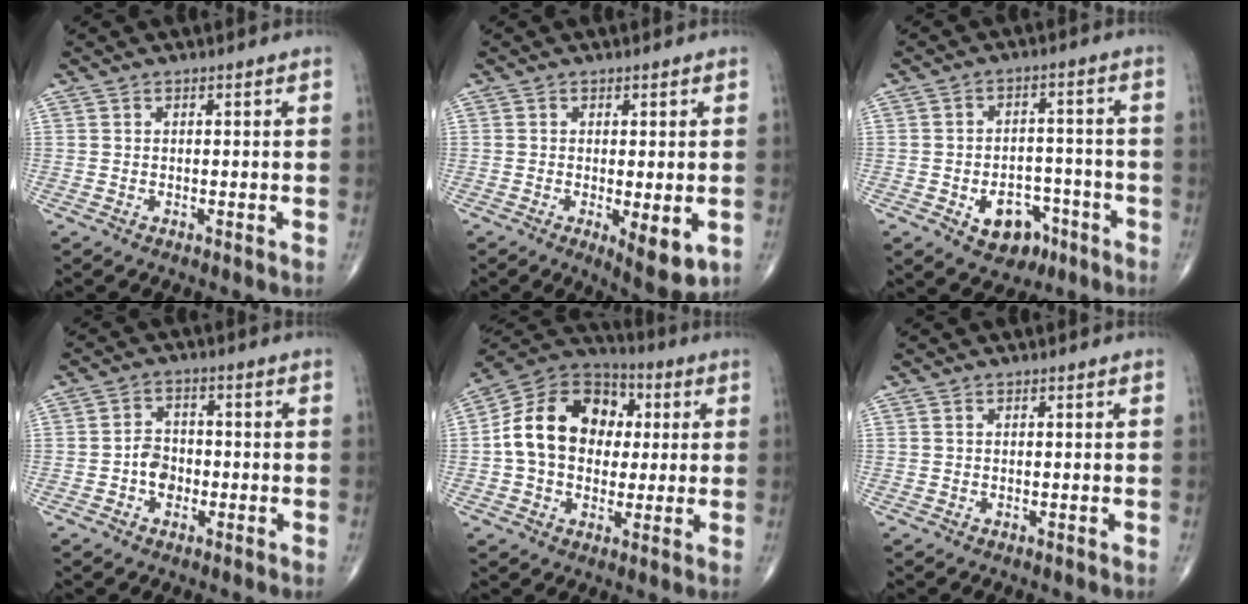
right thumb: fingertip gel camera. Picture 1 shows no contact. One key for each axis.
{"total": 6.6, "fx": -1.6, "fy": 2.2, "fz": 6.0, "tx": -0.084, "ty": -0.020, "tz": -0.019}
{"total": 8.7, "fx": -4.2, "fy": 6.1, "fz": 4.6, "tx": -0.034, "ty": 0.037, "tz": -0.054}
{"total": 4.5, "fx": -1.3, "fy": 3.6, "fz": 2.5, "tx": -0.020, "ty": 0.016, "tz": -0.031}
{"total": 17.1, "fx": 1.5, "fy": 13.1, "fz": 11.0, "tx": -0.160, "ty": 0.028, "tz": 0.018}
{"total": 0.0}